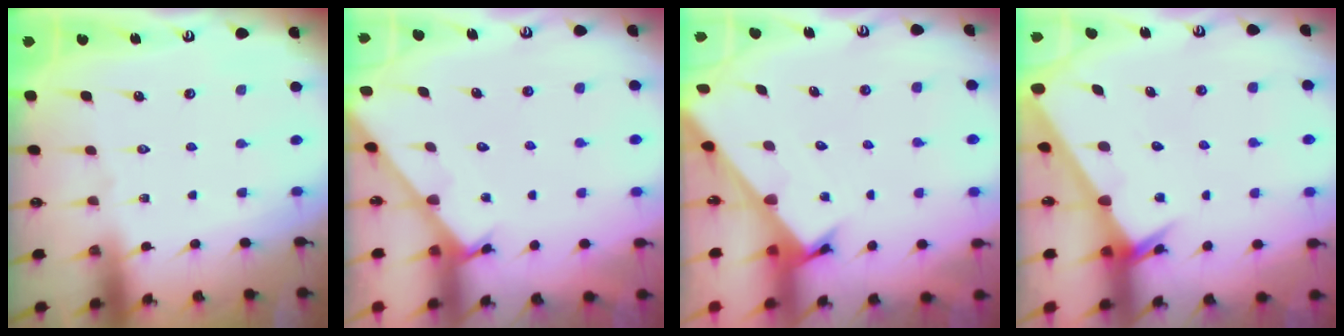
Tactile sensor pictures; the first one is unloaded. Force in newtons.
{"total": 1.7, "press": 1.7, "slide": 0.1}
{"total": 2.4, "press": 2.4, "slide": 0.2}
{"total": 2.5, "press": 2.5, "slide": 0.1}